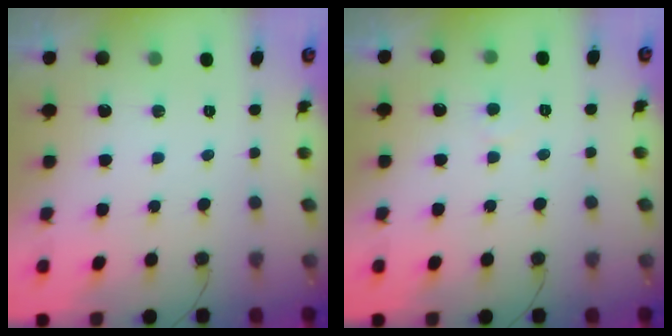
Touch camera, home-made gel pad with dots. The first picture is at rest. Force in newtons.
{"total": 2.4, "press": 2.4, "slide": 0.2}